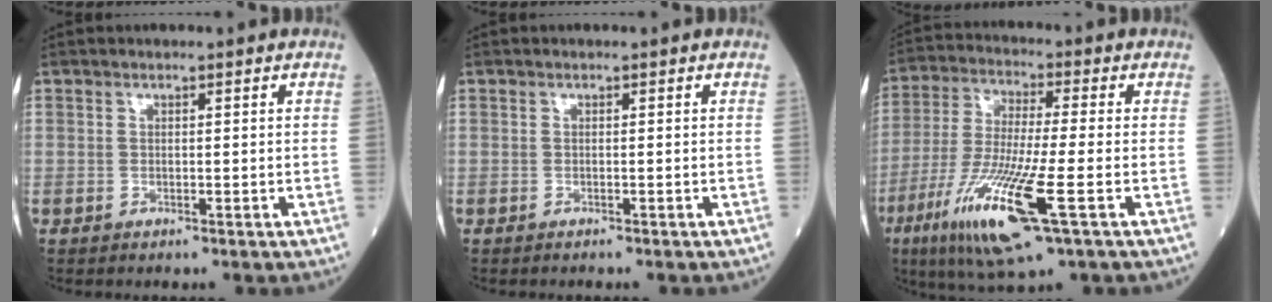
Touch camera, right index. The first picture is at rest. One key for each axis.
{"total": 0.7, "fx": -0.7, "fy": -0.1, "fz": 0.3, "tx": -0.006, "ty": -0.002, "tz": -0.010}
{"total": 15.6, "fx": -6.4, "fy": 1.2, "fz": 14.2, "tx": -0.296, "ty": -0.034, "tz": -0.116}